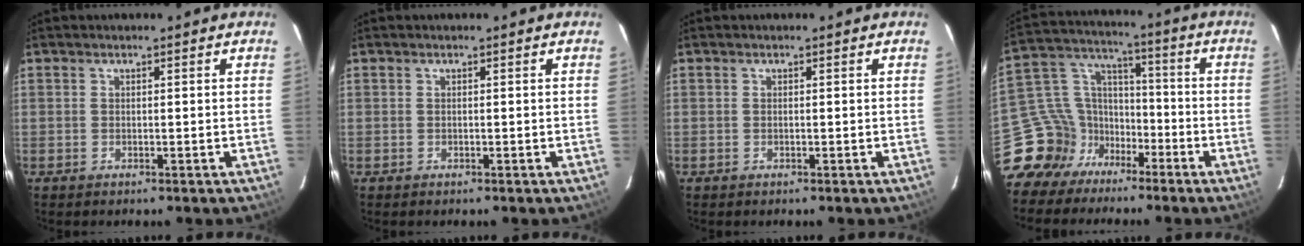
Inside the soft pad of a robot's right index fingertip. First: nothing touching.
{"total": 0.0}
{"total": 0.0}
{"total": 12.3, "force": [-8.5, 8.5, 2.7], "torque": [-0.069, 0.051, -0.156]}